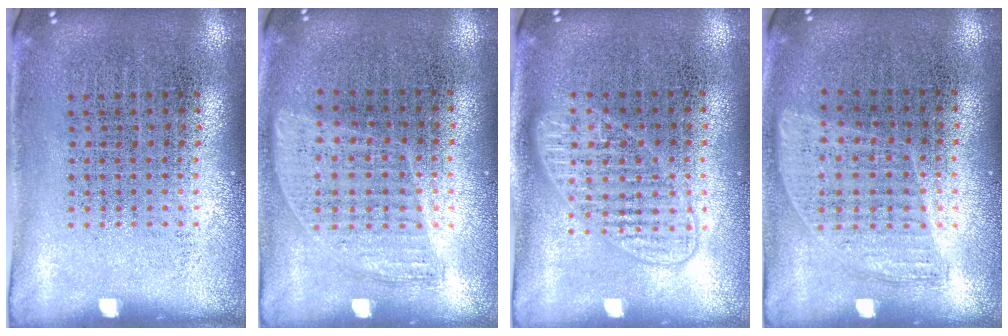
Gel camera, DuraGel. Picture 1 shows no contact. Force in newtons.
{"total": 0.9, "press": 0.8, "slide": 0.4}
{"total": 1.3, "press": 1.3, "slide": 0.3}
{"total": 0.9, "press": 0.8, "slide": 0.4}